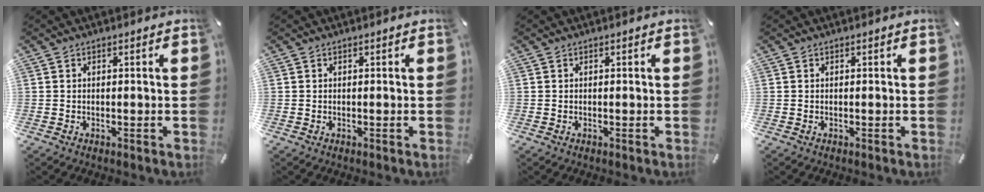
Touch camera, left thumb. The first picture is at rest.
{"total": 0.0}
{"total": 0.0}
{"total": 0.0}